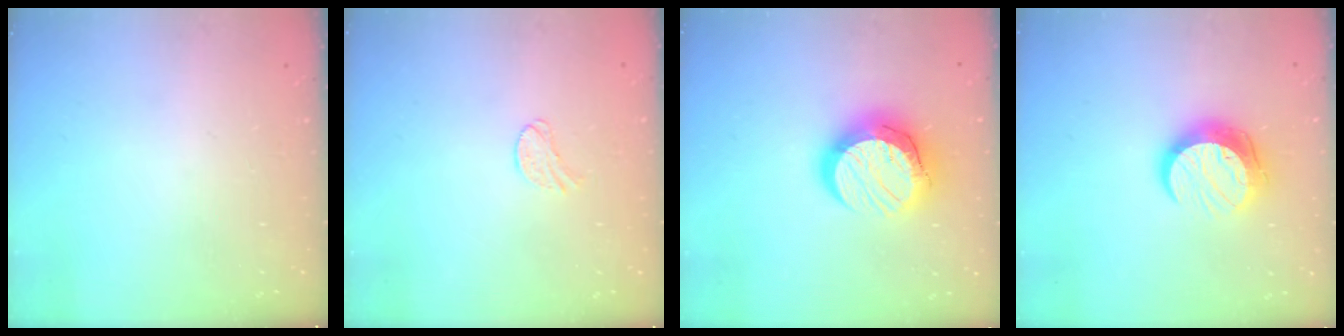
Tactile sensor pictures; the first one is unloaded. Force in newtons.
{"total": 5.3, "press": 5.3, "slide": 0.5}
{"total": 16.3, "press": 16.3, "slide": 1.1}
{"total": 12.1, "press": 12.0, "slide": 0.7}